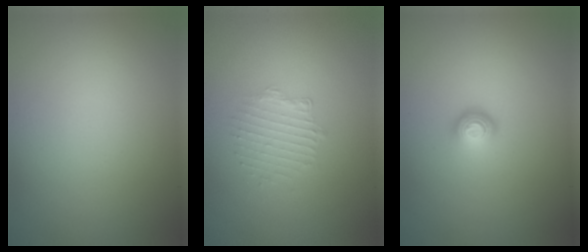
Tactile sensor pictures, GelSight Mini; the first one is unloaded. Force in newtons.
{"total": 1.6, "press": 0.9, "slide": 1.3}
{"total": 1.7, "press": 1.2, "slide": 1.2}